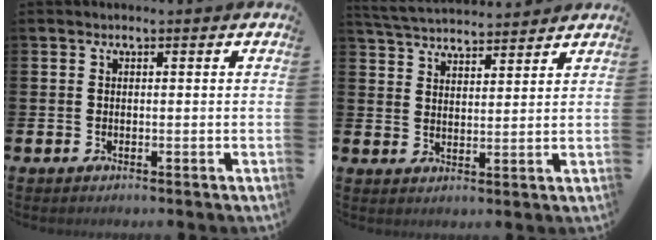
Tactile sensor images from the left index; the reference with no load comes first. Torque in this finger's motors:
{"motor_torque": [0.69, -0.88, 0.30, 0.03]}